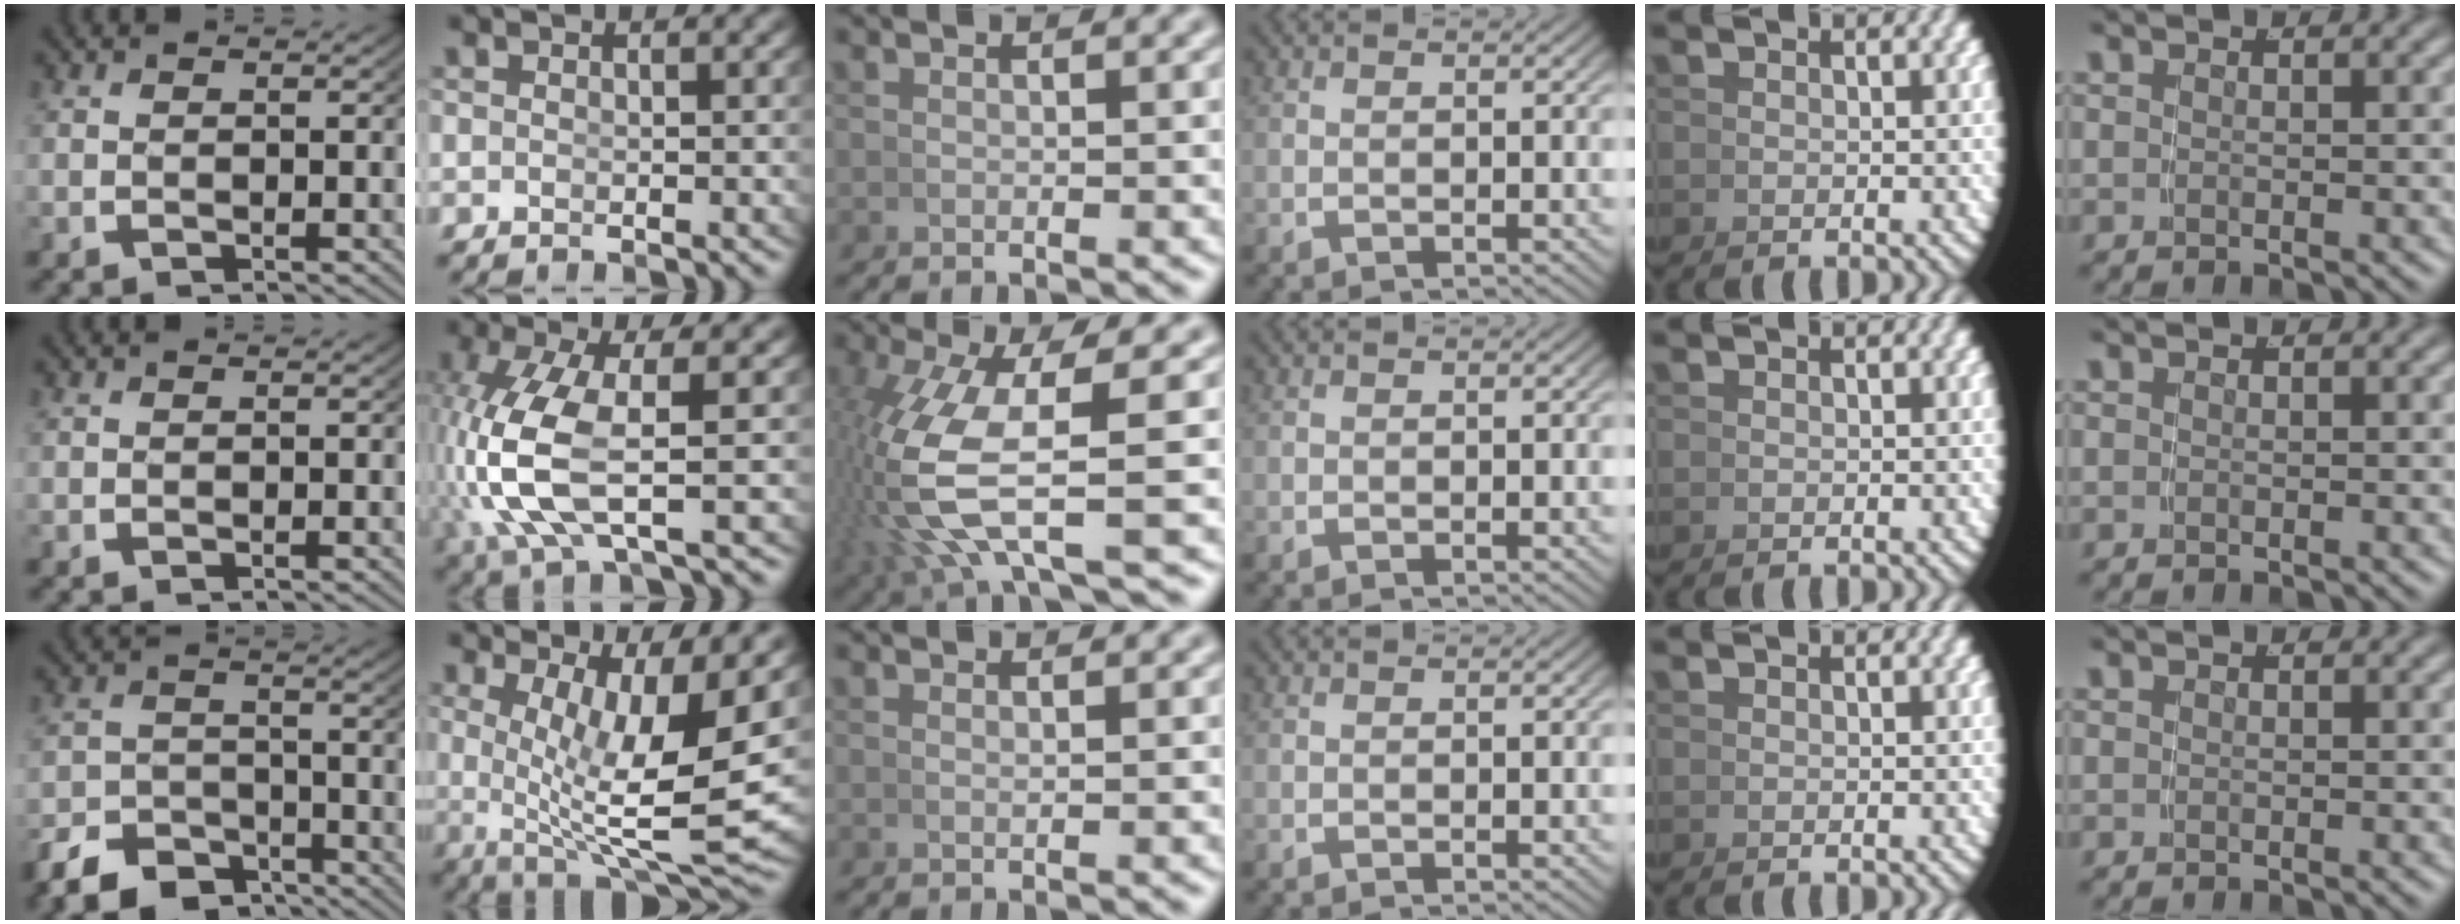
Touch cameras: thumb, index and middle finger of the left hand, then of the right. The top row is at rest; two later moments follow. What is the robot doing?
{"motion": "grasp_and_lifting", "object": "whiteboard"}